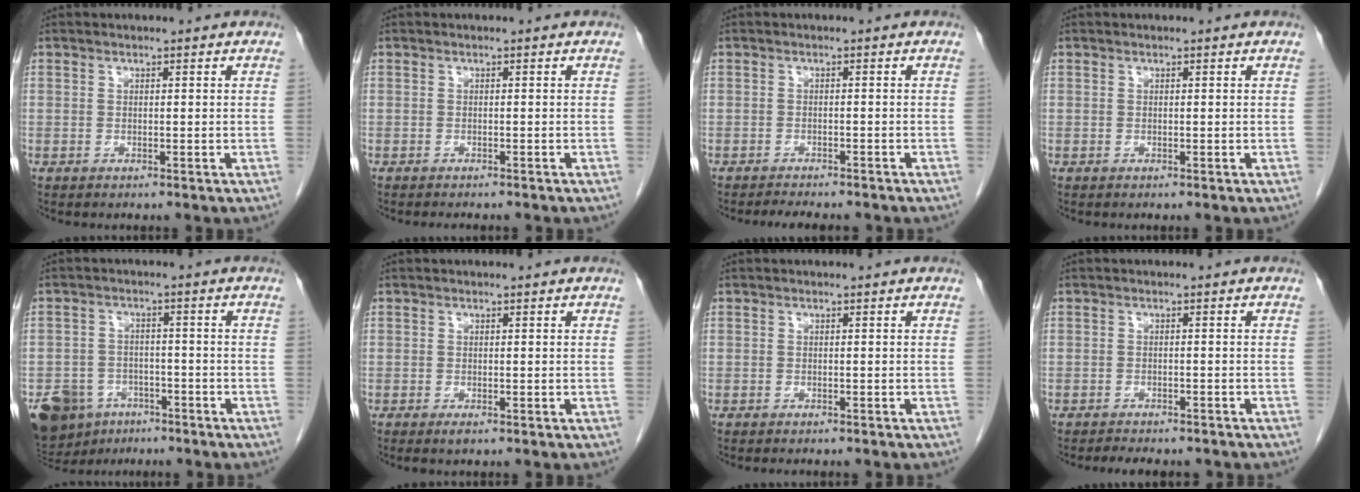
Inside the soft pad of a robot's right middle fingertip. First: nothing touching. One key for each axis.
{"total": 3.8, "fx": -3.4, "fy": 0.7, "fz": 1.6, "tx": -0.017, "ty": -0.004, "tz": -0.041}
{"total": 5.5, "fx": -4.9, "fy": 1.0, "fz": 2.1, "tx": -0.027, "ty": -0.005, "tz": -0.068}
{"total": 0.0}
{"total": 11.1, "fx": -6.9, "fy": 7.6, "fz": 4.3, "tx": -0.098, "ty": 0.002, "tz": -0.107}
{"total": 0.7, "fx": -0.5, "fy": 0.1, "fz": 0.5, "tx": -0.010, "ty": -0.002, "tz": -0.006}
{"total": 2.7, "fx": -2.4, "fy": 0.6, "fz": 1.1, "tx": -0.016, "ty": -0.004, "tz": -0.025}
{"total": 6.4, "fx": -5.7, "fy": 1.7, "fz": 2.3, "tx": -0.033, "ty": 0.000, "tz": -0.072}